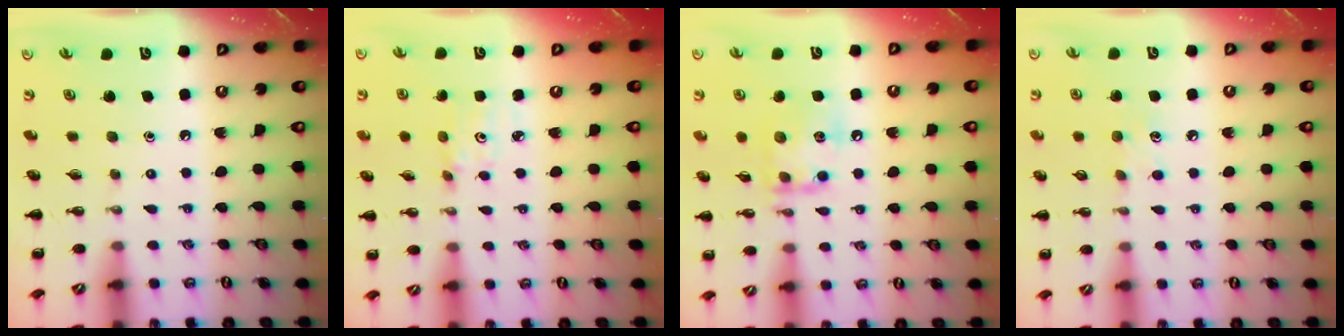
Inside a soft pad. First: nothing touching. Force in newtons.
{"total": 2.4, "press": 2.3, "slide": 0.8}
{"total": 11.7, "press": 11.6, "slide": 1.1}
{"total": 5.5, "press": 5.3, "slide": 1.5}